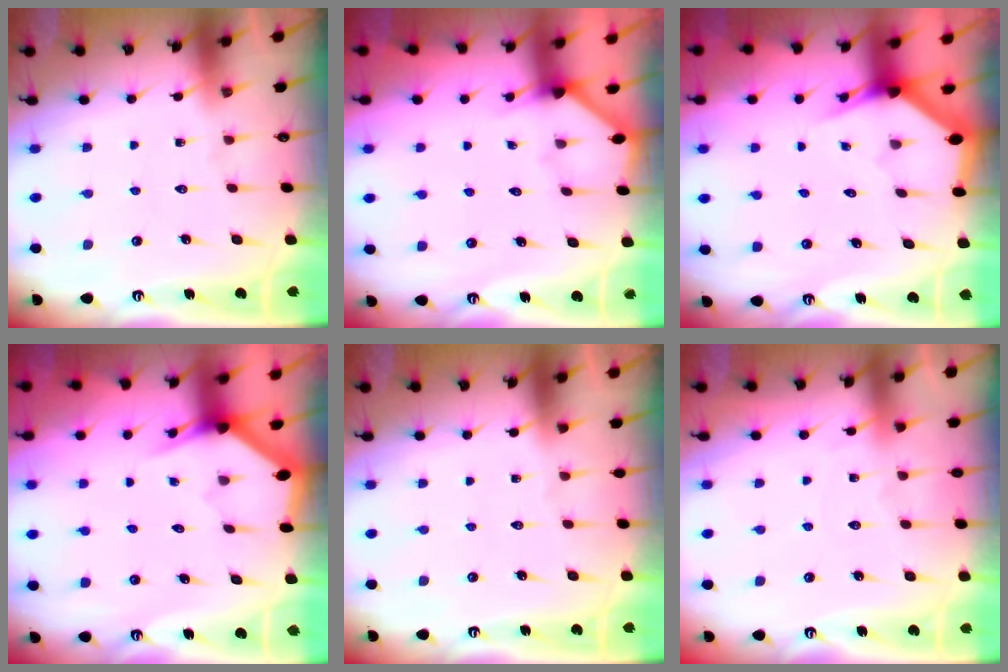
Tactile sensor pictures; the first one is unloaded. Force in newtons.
{"total": 2.6, "press": 2.6, "slide": 0.3}
{"total": 2.9, "press": 2.9, "slide": 0.0}
{"total": 3.1, "press": 3.1, "slide": 0.2}
{"total": 0.0}
{"total": 5.4, "press": 5.4, "slide": 0.7}